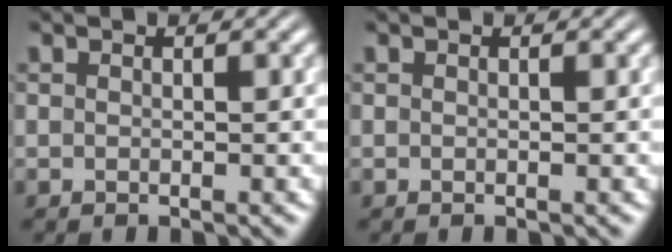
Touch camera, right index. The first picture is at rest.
{"total": 0.0}